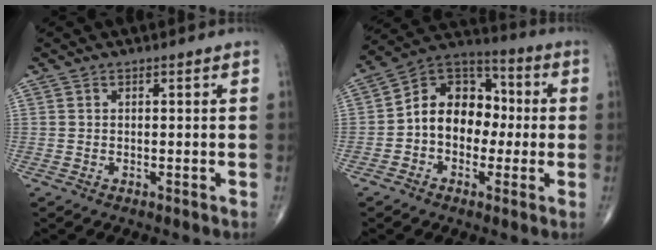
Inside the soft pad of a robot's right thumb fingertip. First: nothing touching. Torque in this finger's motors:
{"motor_torque": [-0.23, 1.09, 0.19, -0.19, 0.11]}